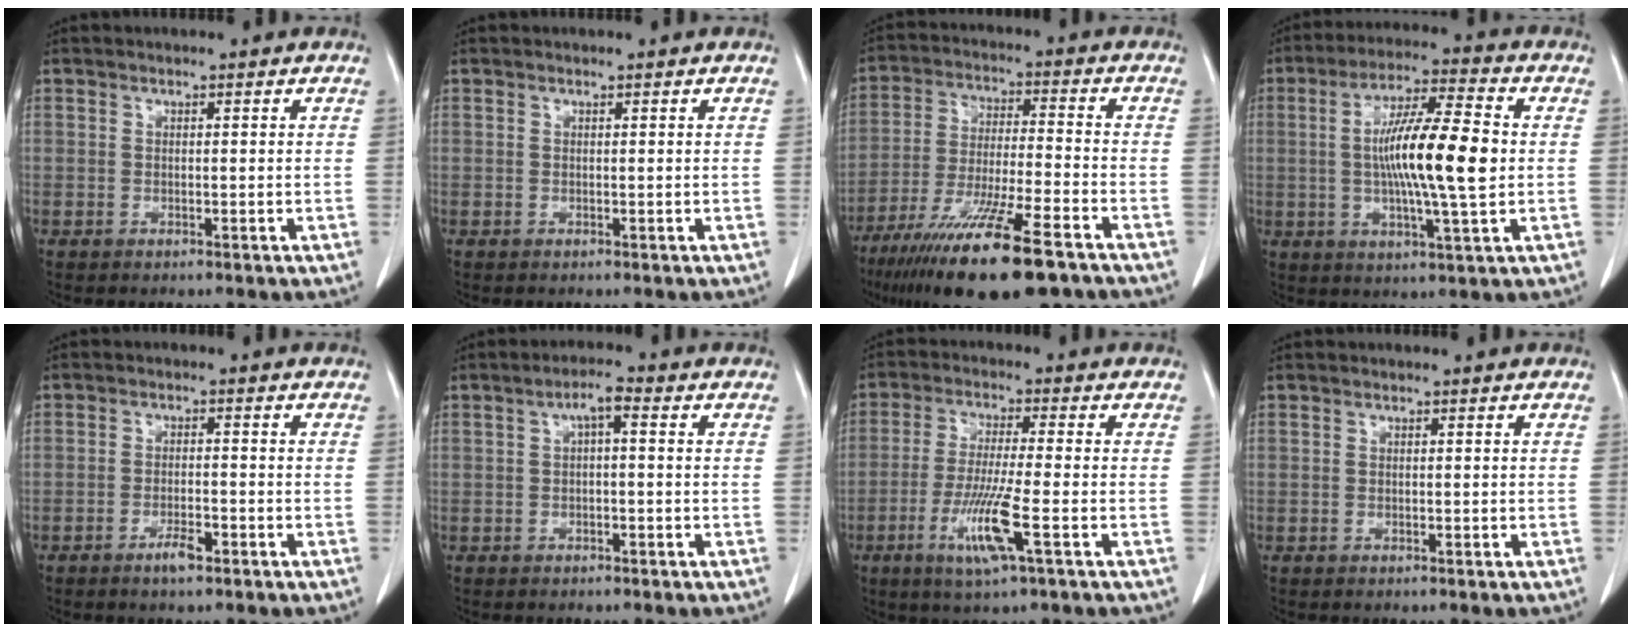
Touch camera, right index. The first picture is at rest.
{"total": 0.0}
{"total": 18.3, "force": [-12.3, 1.9, 13.4], "torque": [-0.229, -0.049, -0.210]}
{"total": 13.9, "force": [0.1, 1.2, 13.9], "torque": [-0.247, 0.003, -0.001]}
{"total": 2.7, "force": [-1.8, 0.5, 2.0], "torque": [-0.037, 0.001, -0.027]}
{"total": 2.9, "force": [0.6, 0.7, 2.8], "torque": [-0.048, 0.013, 0.008]}
{"total": 8.6, "force": [-3.3, -0.3, 7.9], "torque": [-0.161, -0.020, -0.062]}
{"total": 0.0}